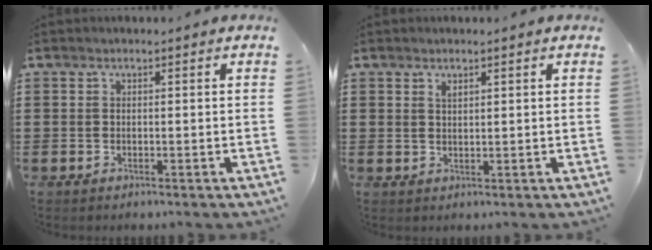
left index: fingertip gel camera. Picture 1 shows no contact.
{"total": 1.2, "force": [1.0, 0.4, 0.5], "torque": [-0.012, 0.002, 0.019]}